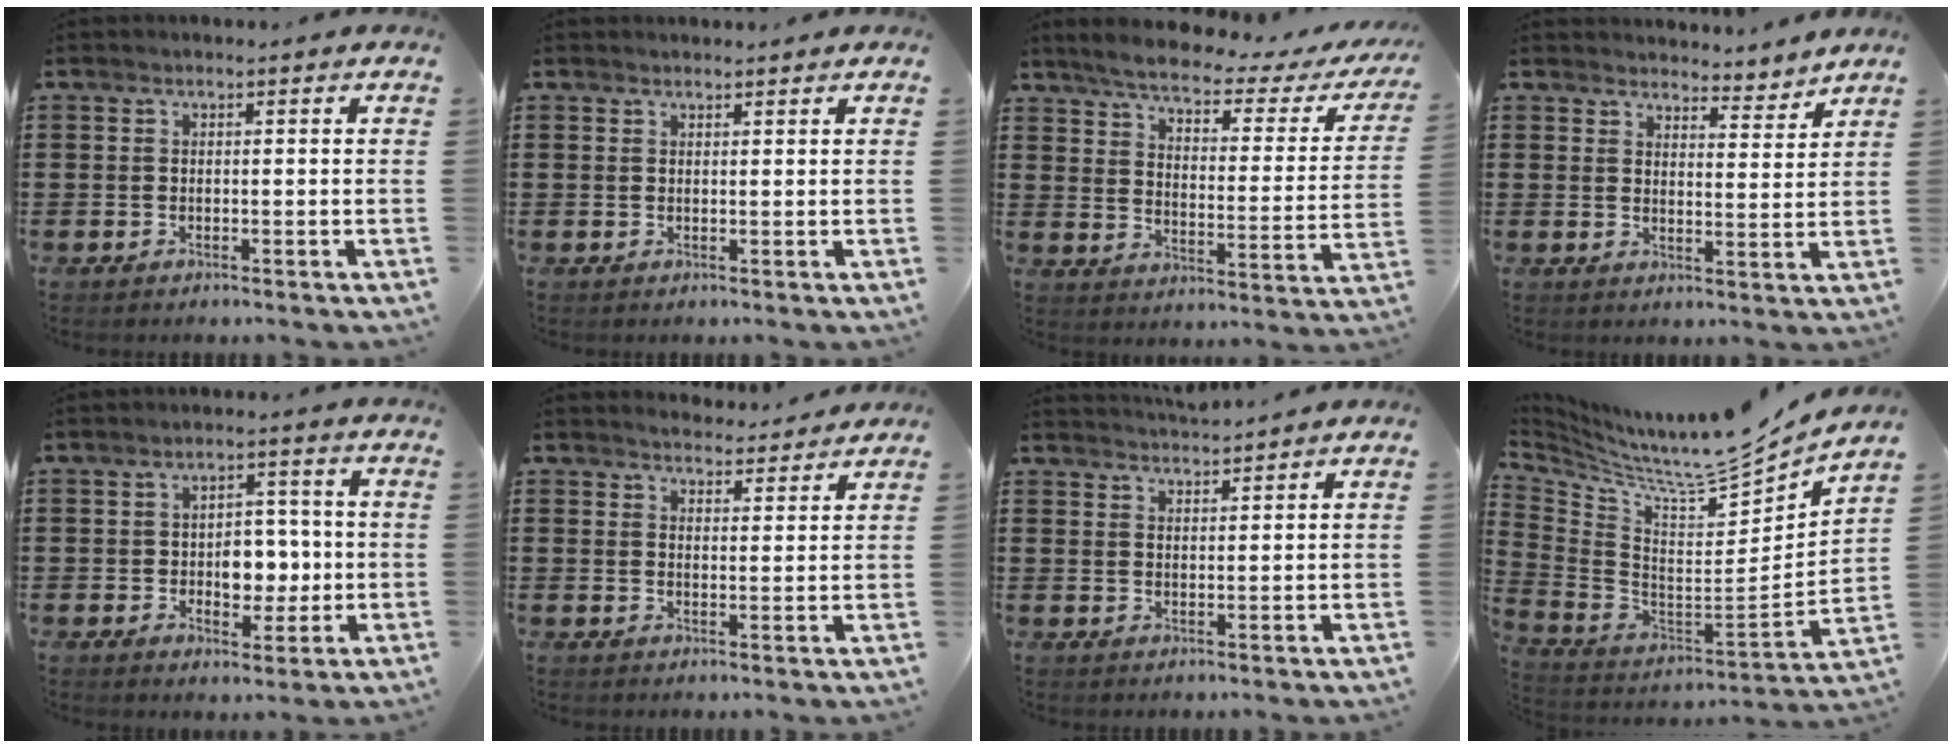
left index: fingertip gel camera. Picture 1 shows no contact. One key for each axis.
{"total": 0.9, "fx": 0.9, "fy": 0.1, "fz": 0.1, "tx": -0.005, "ty": -0.001, "tz": 0.018}
{"total": 4.6, "fx": 3.8, "fy": 0.5, "fz": 2.6, "tx": -0.073, "ty": -0.026, "tz": 0.057}
{"total": 3.7, "fx": 3.7, "fy": 0.4, "fz": 0.3, "tx": -0.016, "ty": -0.024, "tz": 0.064}
{"total": 5.7, "fx": -0.4, "fy": 4.1, "fz": 3.9, "tx": -0.052, "ty": -0.001, "tz": -0.017}
{"total": 3.3, "fx": 3.3, "fy": 0.2, "fz": 0.1, "tx": -0.013, "ty": -0.013, "tz": 0.060}
{"total": 2.7, "fx": 2.7, "fy": -0.2, "fz": 0.0, "tx": -0.007, "ty": -0.009, "tz": 0.050}
{"total": 8.6, "fx": 7.9, "fy": 0.2, "fz": 3.4, "tx": -0.089, "ty": -0.078, "tz": 0.124}